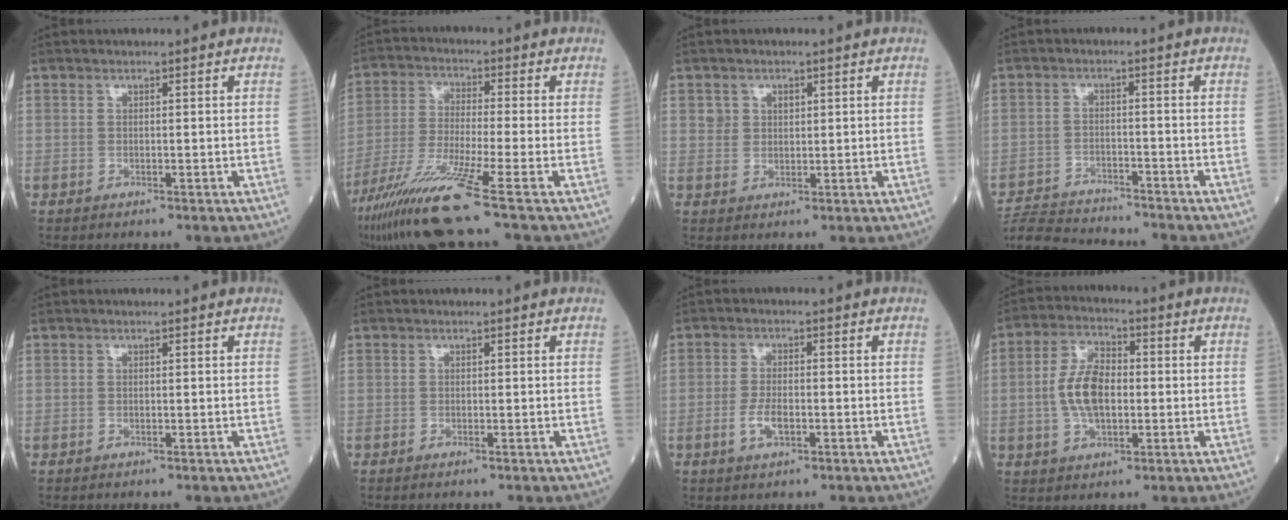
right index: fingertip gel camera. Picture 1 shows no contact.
{"total": 12.0, "force": [-8.0, -1.9, 8.7], "torque": [-0.173, -0.042, -0.148]}
{"total": 2.4, "force": [1.0, 2.2, 0.6], "torque": [-0.008, 0.006, 0.015]}
{"total": 9.6, "force": [-9.4, 0.0, 1.6], "torque": [-0.029, -0.003, -0.161]}
{"total": 0.0}
{"total": 0.0}
{"total": 3.7, "force": [-1.3, 1.4, 3.1], "torque": [-0.063, 0.002, -0.023]}
{"total": 8.2, "force": [-0.5, 4.3, 7.0], "torque": [-0.147, 0.013, -0.011]}